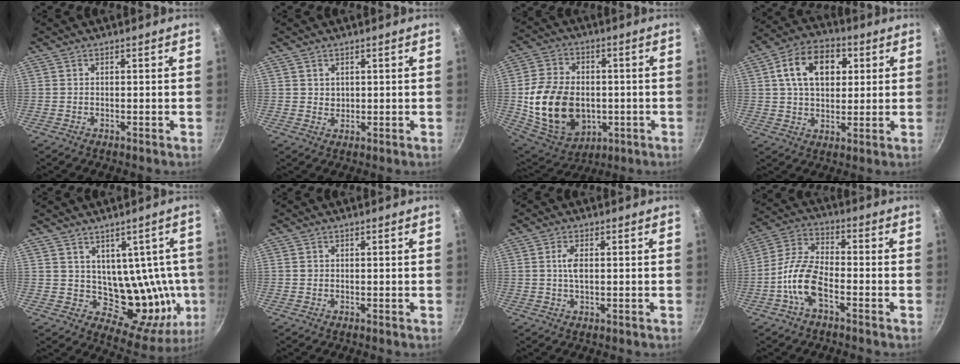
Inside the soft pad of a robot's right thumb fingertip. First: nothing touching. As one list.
[{"total": 1.7, "force": [0.8, 1.5, 0.5], "torque": [-0.001, -0.004, 0.016]}, {"total": 19.3, "force": [-2.3, 14.1, 13.0], "torque": [-0.224, 0.008, -0.021]}, {"total": 14.3, "force": [4.0, 9.6, 9.8], "torque": [-0.134, 0.010, 0.055]}, {"total": 15.4, "force": [2.5, 10.9, 10.7], "torque": [-0.070, -0.037, 0.054]}, {"total": 0.7, "force": [0.0, 0.7, 0.1], "torque": [-0.001, 0.002, 0.000]}, {"total": 3.3, "force": [0.3, 1.3, 3.0], "torque": [-0.064, 0.003, 0.003]}, {"total": 9.9, "force": [-4.1, 4.6, 7.7], "torque": [-0.153, 0.037, -0.093]}]